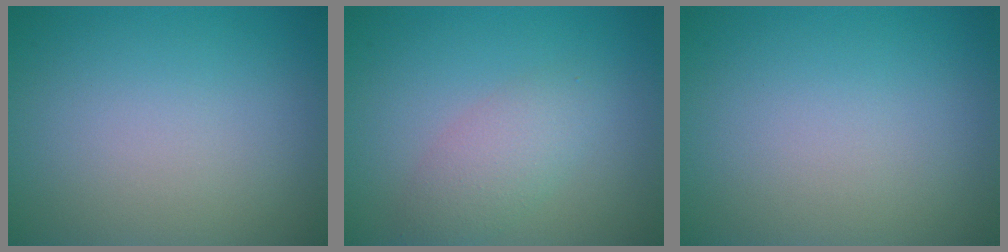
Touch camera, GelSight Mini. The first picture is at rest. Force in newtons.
{"total": 2.8, "press": 2.8, "slide": 0.1}
{"total": 0.0}